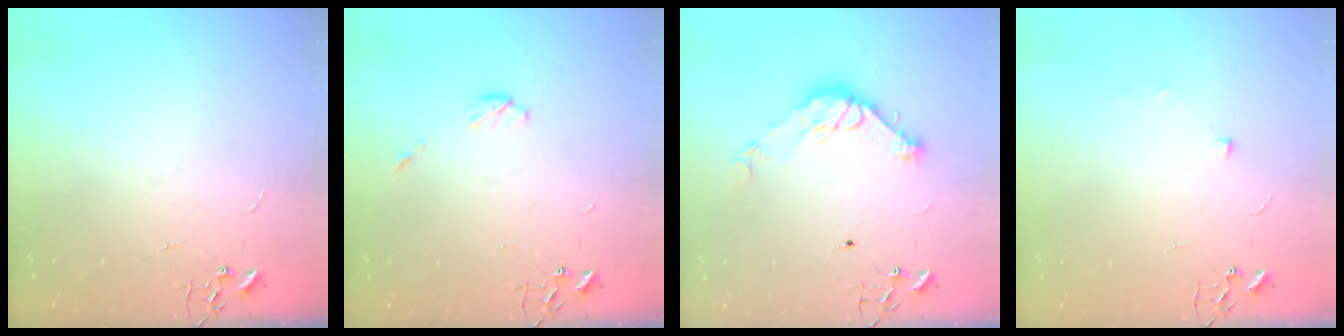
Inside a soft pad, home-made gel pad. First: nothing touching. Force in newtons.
{"total": 4.9, "press": 4.9, "slide": 0.6}
{"total": 11.8, "press": 11.8, "slide": 0.7}
{"total": 4.3, "press": 4.2, "slide": 1.2}